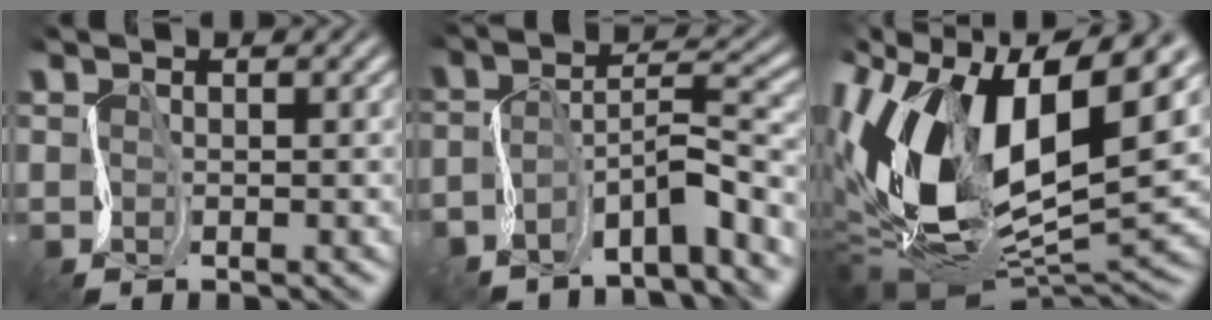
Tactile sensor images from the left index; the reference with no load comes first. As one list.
[{"total": 5.8, "force": [-4.6, 1.0, 3.4], "torque": [-0.056, 0.011, -0.094]}, {"total": 16.2, "force": [1.2, 9.5, 13.1], "torque": [-0.282, 0.011, 0.013]}]